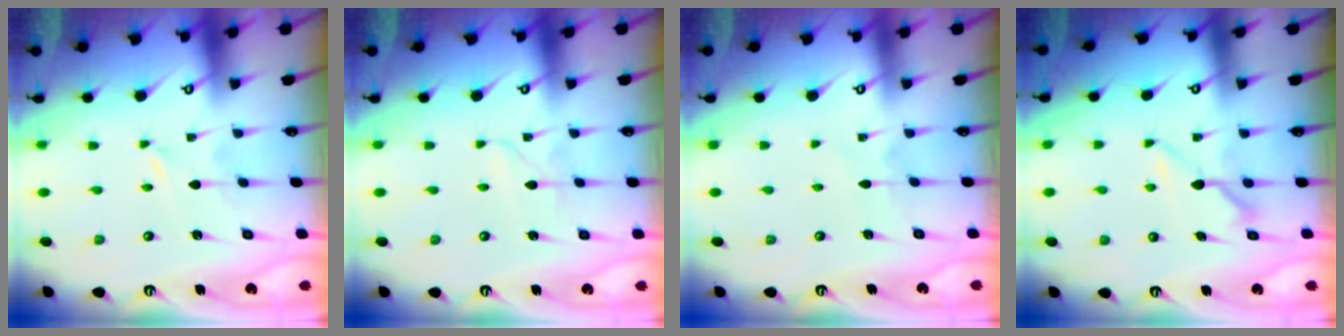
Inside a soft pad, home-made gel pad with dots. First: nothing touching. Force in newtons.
{"total": 1.5, "press": 1.5, "slide": 0.2}
{"total": 4.5, "press": 4.4, "slide": 0.4}
{"total": 7.5, "press": 7.5, "slide": 0.8}